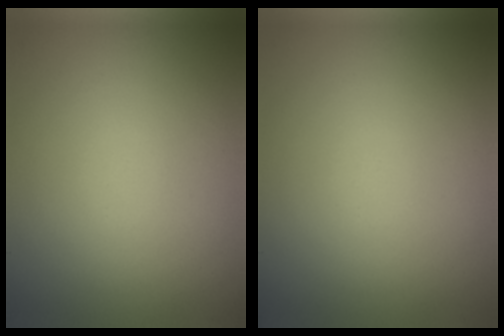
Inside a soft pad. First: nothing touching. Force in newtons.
{"total": 0.0}